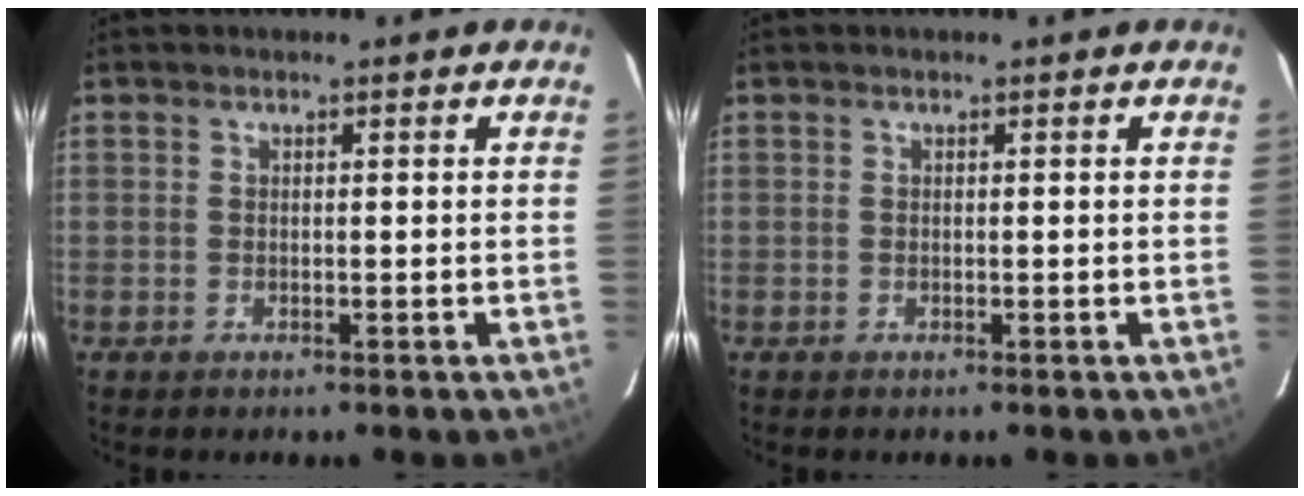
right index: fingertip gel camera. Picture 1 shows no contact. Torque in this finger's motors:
{"motor_torque": [0.00, 0.00, 0.01, 0.00]}